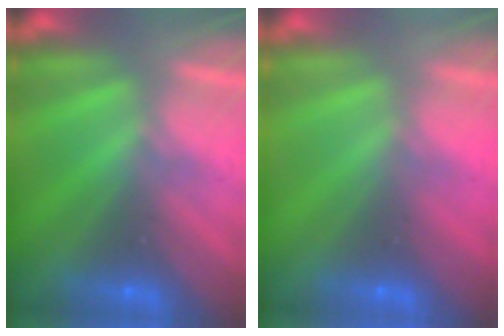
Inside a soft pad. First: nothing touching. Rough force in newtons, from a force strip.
{"total": 2.4}